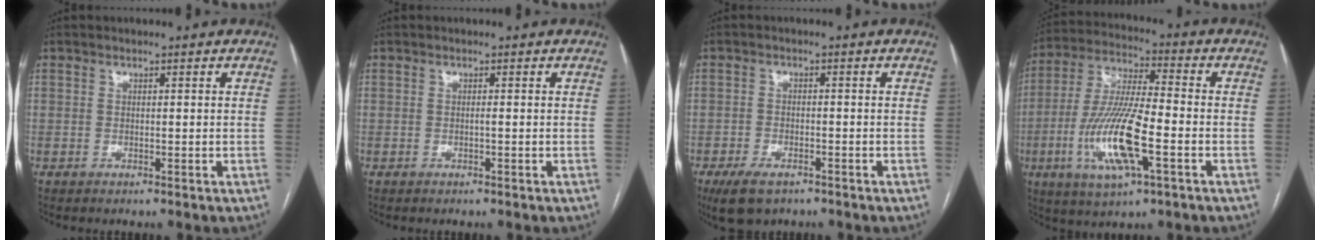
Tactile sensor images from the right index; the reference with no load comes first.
{"total": 0.0}
{"total": 5.5, "force": [-3.8, 2.5, 3.0], "torque": [-0.061, -0.007, -0.062]}
{"total": 15.0, "force": [-4.6, 2.6, 14.0], "torque": [-0.290, -0.010, -0.083]}